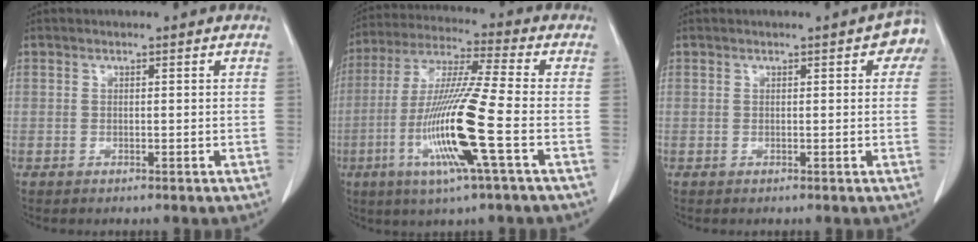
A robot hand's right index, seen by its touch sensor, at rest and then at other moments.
{"total": 15.3, "force": [-4.7, -0.7, 14.6], "torque": [-0.303, -0.018, -0.097]}
{"total": 3.4, "force": [1.4, 1.3, 2.9], "torque": [-0.028, 0.009, 0.010]}